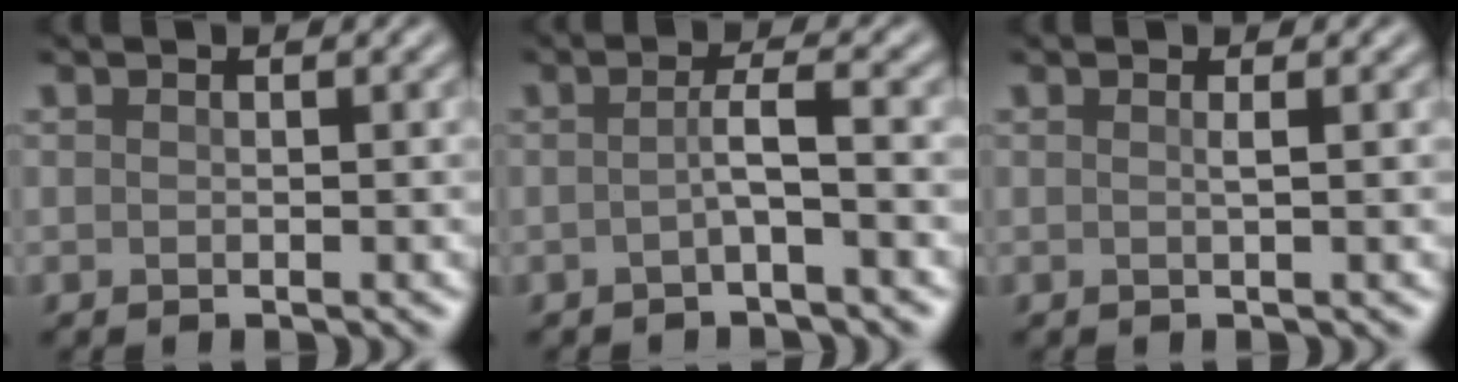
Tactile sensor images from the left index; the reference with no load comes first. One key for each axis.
{"total": 2.2, "fx": -0.6, "fy": 0.2, "fz": 2.1, "tx": -0.040, "ty": 0.004, "tz": -0.018}
{"total": 0.9, "fx": 0.2, "fy": 0.3, "fz": 0.9, "tx": -0.006, "ty": 0.002, "tz": -0.003}